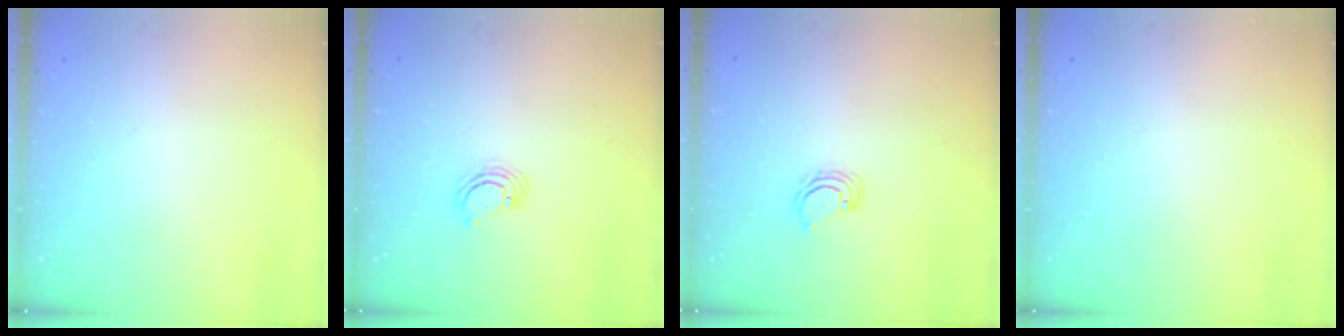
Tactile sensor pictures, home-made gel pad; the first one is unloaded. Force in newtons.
{"total": 4.0, "press": 4.0, "slide": 0.3}
{"total": 4.5, "press": 4.4, "slide": 0.5}
{"total": 0.0}